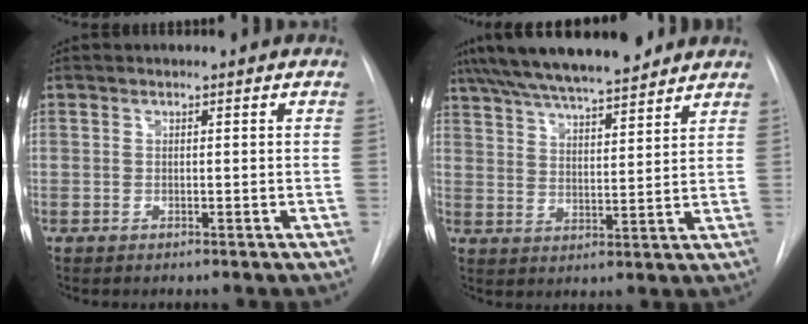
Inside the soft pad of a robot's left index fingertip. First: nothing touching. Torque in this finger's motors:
{"motor_torque": [0.39, -0.71, 1.05, 0.21]}